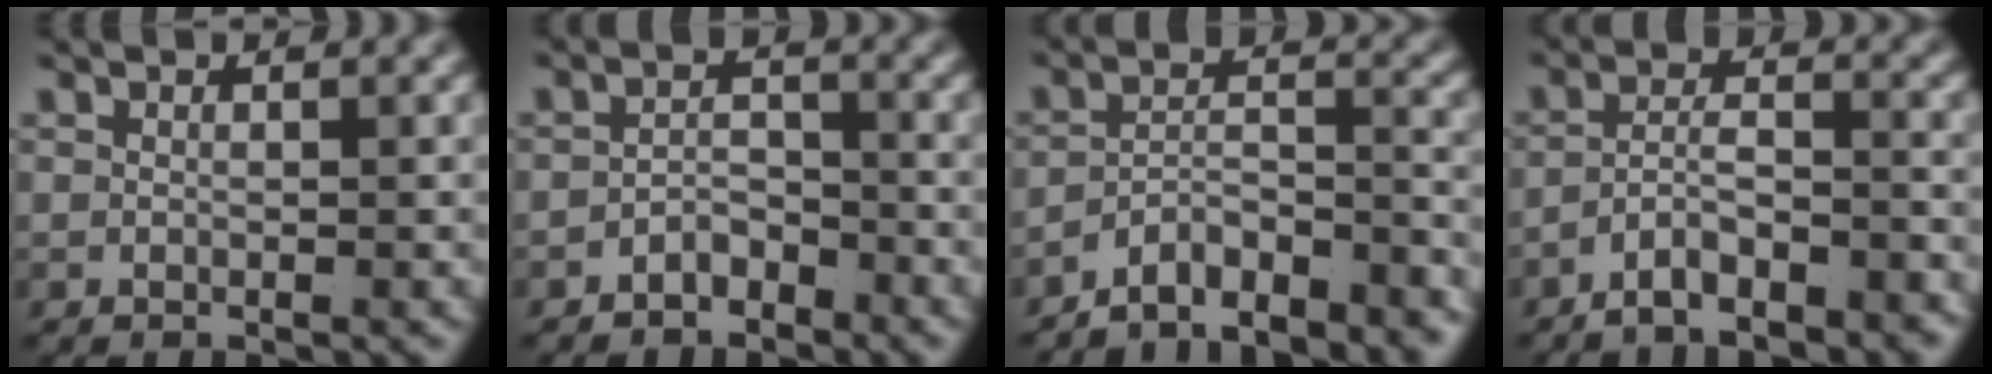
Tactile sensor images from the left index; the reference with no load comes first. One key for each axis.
{"total": 2.9, "fx": -2.6, "fy": 1.3, "fz": 0.5, "tx": 0.000, "ty": -0.012, "tz": -0.043}
{"total": 8.6, "fx": -7.4, "fy": 3.1, "fz": 3.1, "tx": -0.051, "ty": -0.031, "tz": -0.115}
{"total": 5.1, "fx": -4.1, "fy": 2.1, "fz": 2.2, "tx": -0.049, "ty": -0.020, "tz": -0.068}